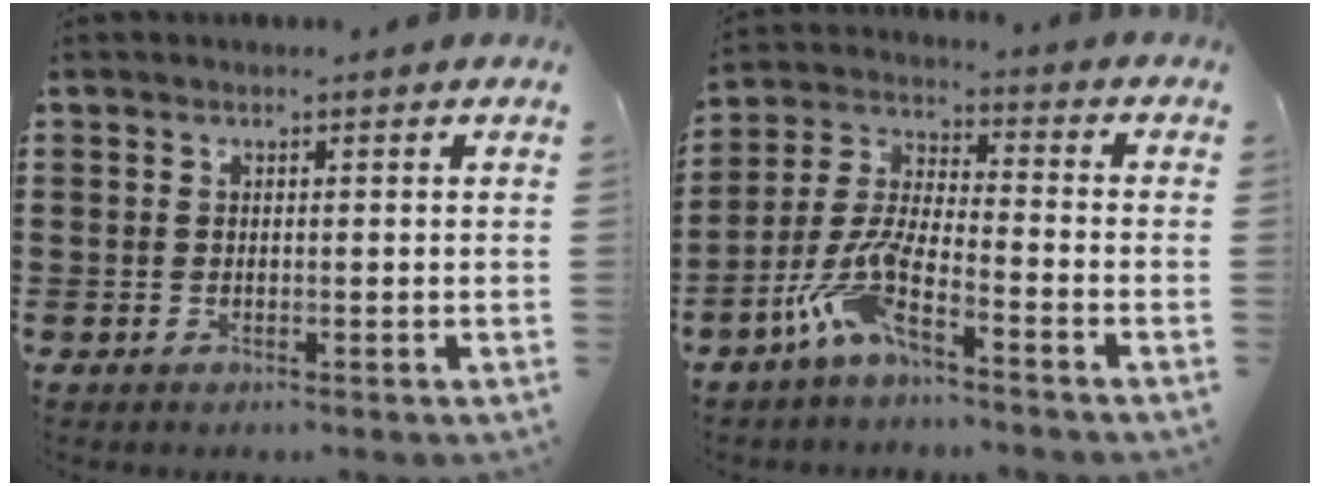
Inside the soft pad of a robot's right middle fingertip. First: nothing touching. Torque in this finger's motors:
{"motor_torque": [2.14, 0.00, 0.29, 0.21]}